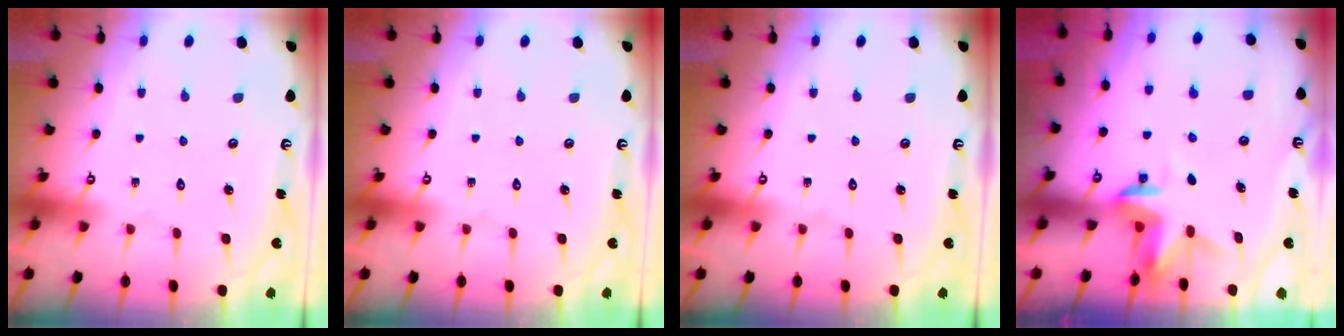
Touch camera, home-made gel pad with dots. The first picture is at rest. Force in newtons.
{"total": 0.0}
{"total": 0.0}
{"total": 3.5, "press": 3.5, "slide": 0.2}